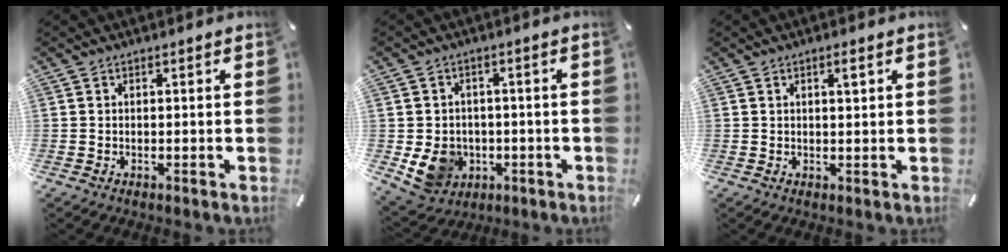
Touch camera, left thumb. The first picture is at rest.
{"total": 9.2, "force": [-2.0, 8.2, 3.7], "torque": [-0.085, 0.009, -0.031]}
{"total": 2.0, "force": [0.9, 0.5, 1.8], "torque": [-0.037, 0.003, 0.013]}